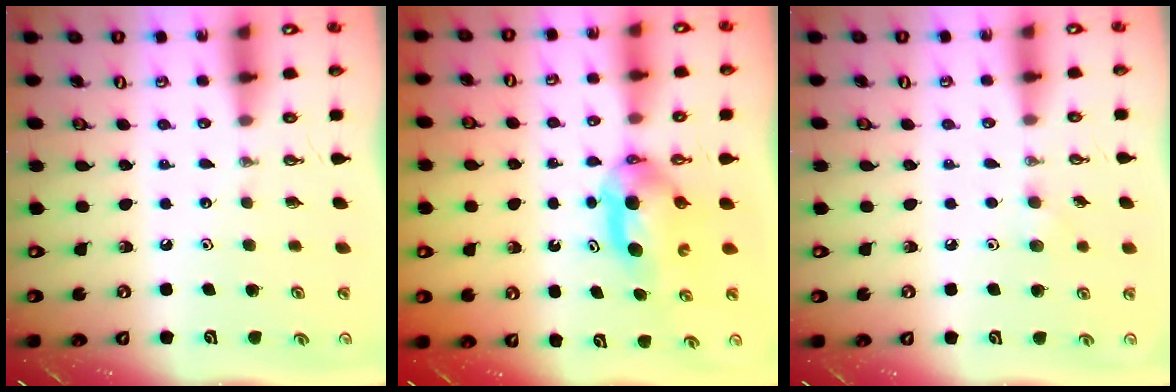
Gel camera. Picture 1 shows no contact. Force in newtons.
{"total": 8.7, "press": 5.2, "slide": 6.9}
{"total": 5.3, "press": 5.2, "slide": 1.1}